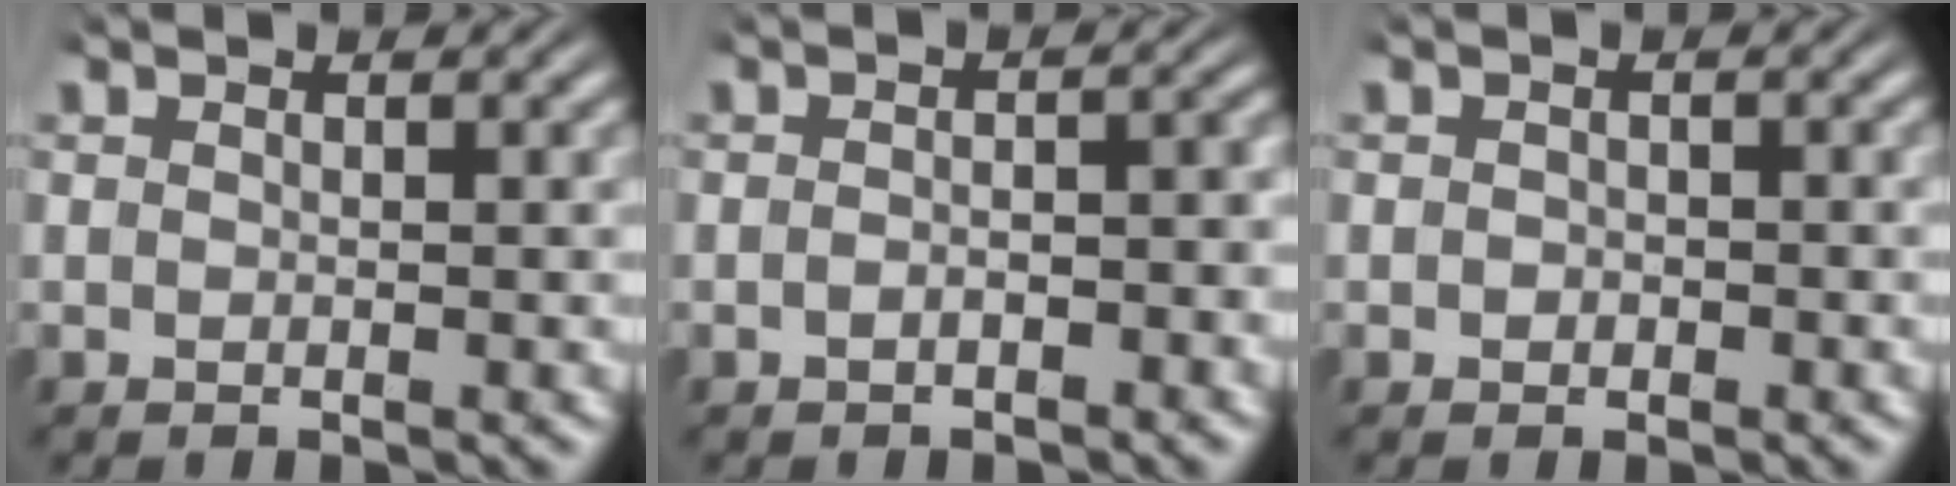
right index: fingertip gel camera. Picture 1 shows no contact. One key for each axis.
{"total": 1.8, "fx": -1.3, "fy": 0.5, "fz": 1.1, "tx": -0.006, "ty": 0.002, "tz": -0.026}
{"total": 0.5, "fx": -0.5, "fy": 0.2, "fz": 0.1, "tx": -0.002, "ty": -0.008, "tz": -0.004}